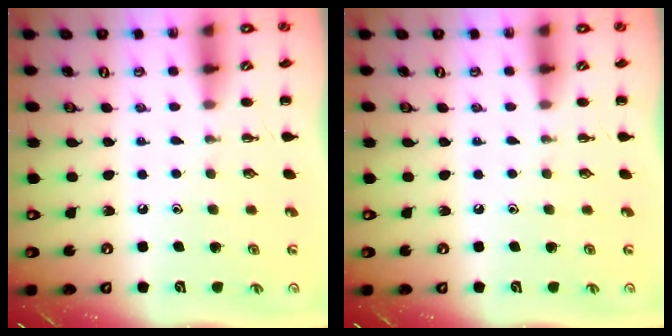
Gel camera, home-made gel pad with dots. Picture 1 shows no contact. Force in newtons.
{"total": 0.0}